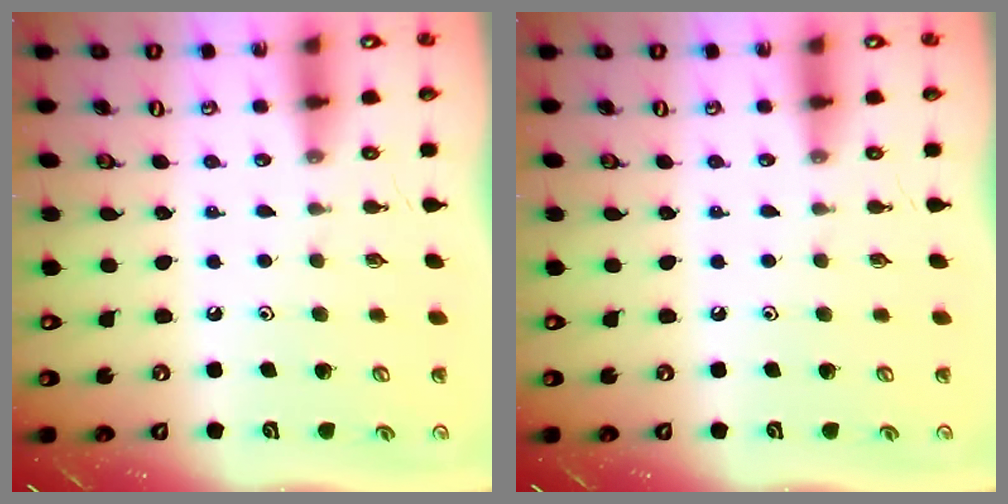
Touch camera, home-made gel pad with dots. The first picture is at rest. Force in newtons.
{"total": 0.0}